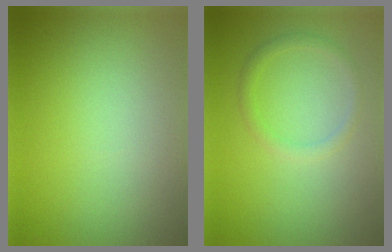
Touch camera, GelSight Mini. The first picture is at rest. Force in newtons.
{"total": 1.3, "press": 1.3, "slide": 0.1}